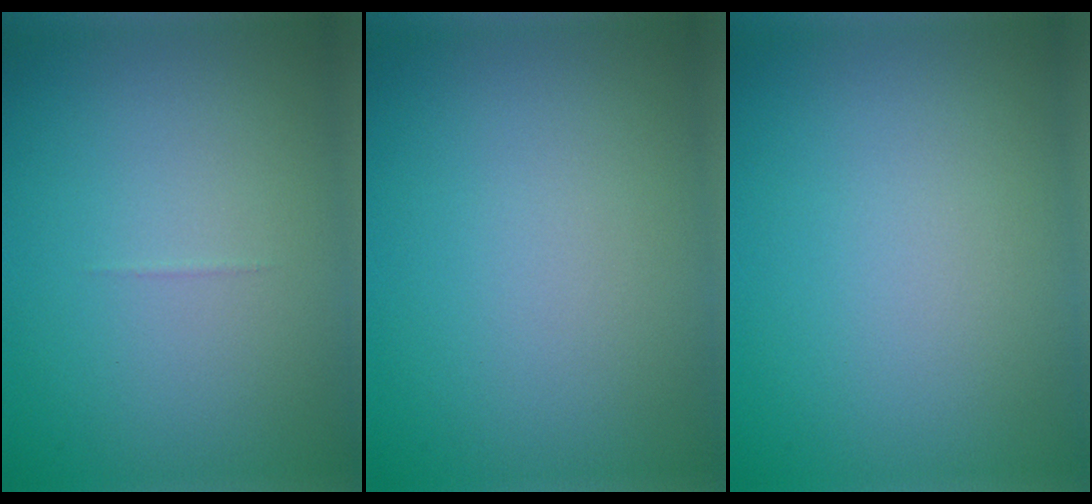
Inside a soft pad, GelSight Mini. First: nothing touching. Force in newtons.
{"total": 0.0}
{"total": 0.0}